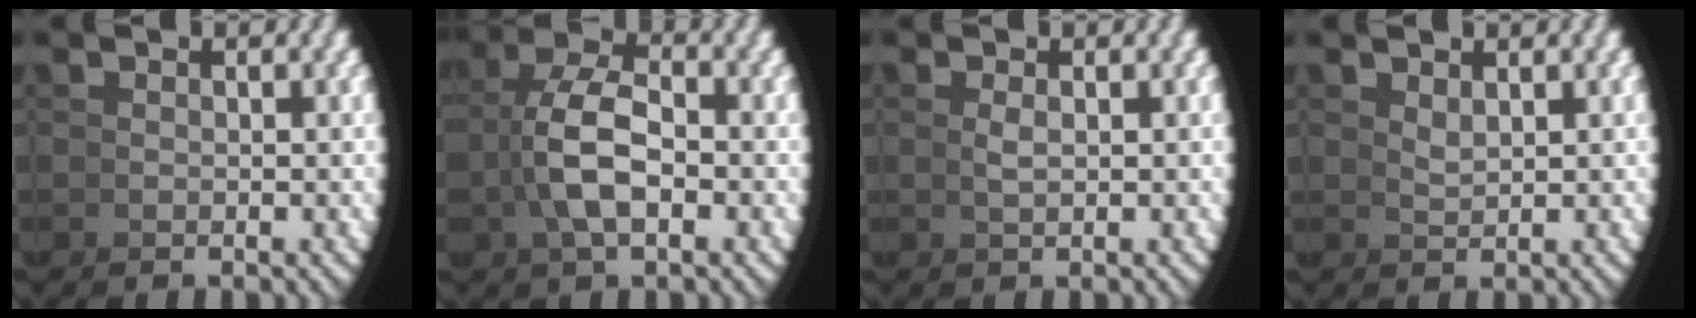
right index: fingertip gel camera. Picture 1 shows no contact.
{"total": 4.5, "force": [0.9, 1.9, 4.1], "torque": [-0.082, 0.000, 0.019]}
{"total": 1.1, "force": [0.6, -0.8, 0.3], "torque": [-0.008, 0.001, 0.018]}
{"total": 2.2, "force": [1.6, -1.5, 0.0], "torque": [0.010, 0.004, 0.040]}